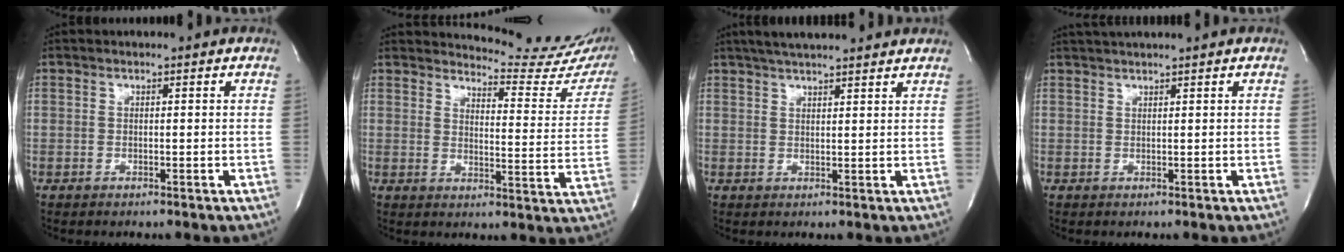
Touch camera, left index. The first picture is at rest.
{"total": 15.8, "force": [15.3, 1.7, 3.2], "torque": [-0.036, -0.101, 0.159]}
{"total": 10.3, "force": [9.1, 0.9, 4.9], "torque": [-0.081, 0.027, 0.120]}
{"total": 3.6, "force": [3.3, -0.8, 1.4], "torque": [-0.020, 0.019, 0.055]}